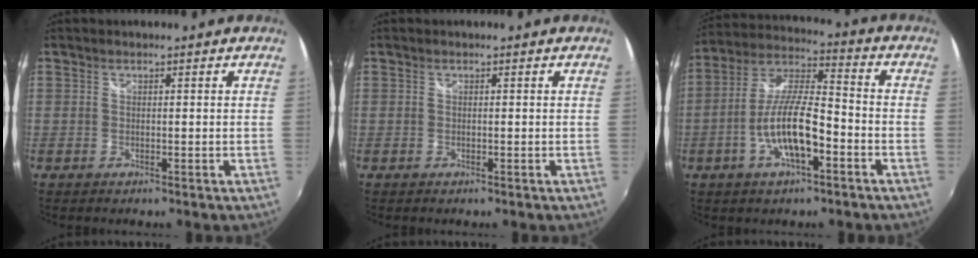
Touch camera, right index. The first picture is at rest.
{"total": 0.0}
{"total": 12.6, "force": [-4.9, 3.6, 11.0], "torque": [-0.226, 0.001, -0.089]}